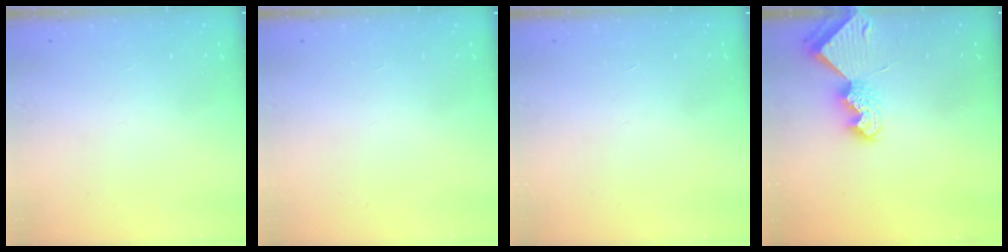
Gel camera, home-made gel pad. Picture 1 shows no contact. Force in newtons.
{"total": 0.0}
{"total": 0.0}
{"total": 7.2, "press": 7.1, "slide": 0.7}